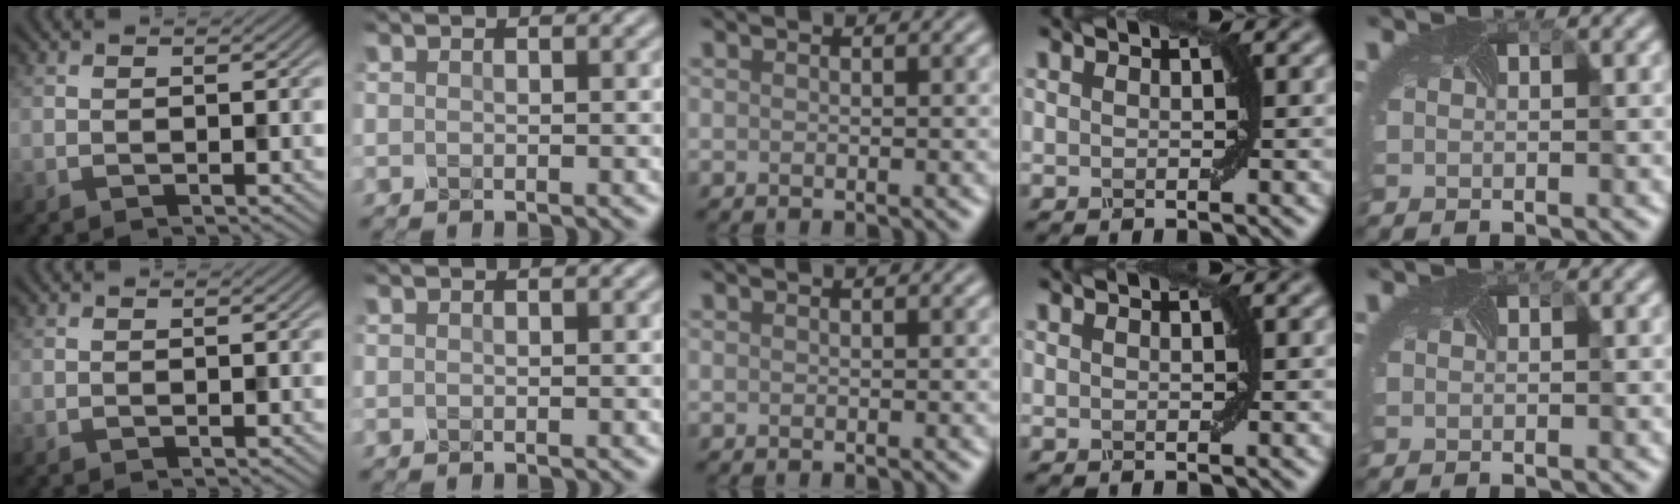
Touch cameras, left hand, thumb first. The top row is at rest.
{}